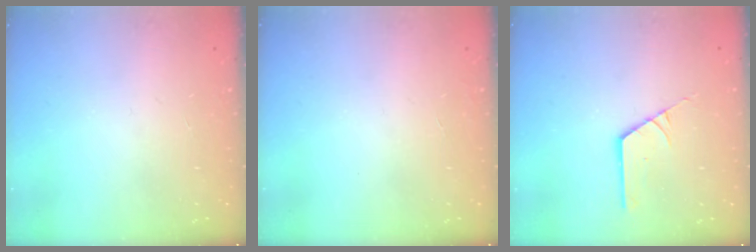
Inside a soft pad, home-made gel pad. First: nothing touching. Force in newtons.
{"total": 0.0}
{"total": 2.2, "press": 2.2, "slide": 0.1}